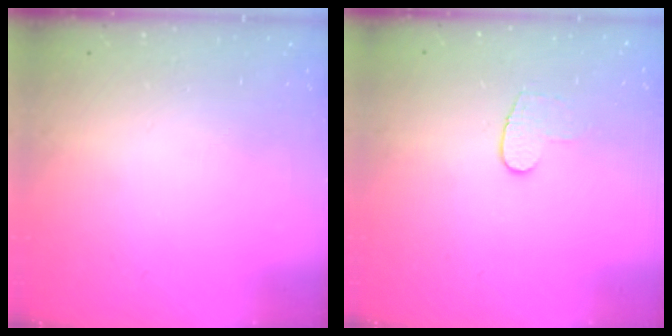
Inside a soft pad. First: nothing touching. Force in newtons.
{"total": 6.6, "press": 6.6, "slide": 0.6}